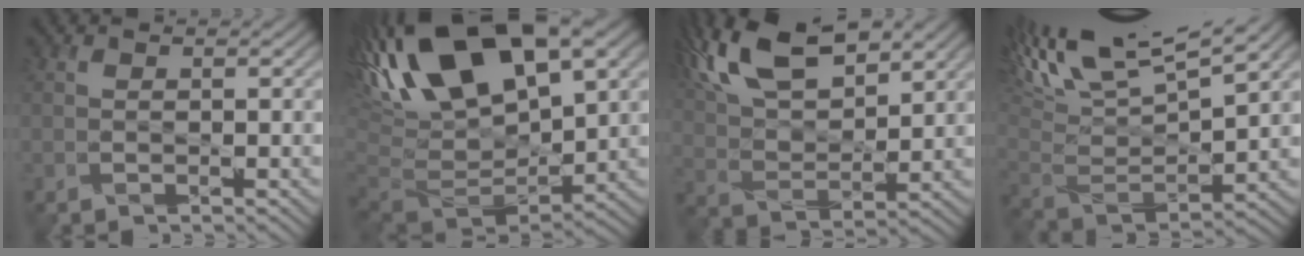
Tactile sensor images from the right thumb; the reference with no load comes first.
{"total": 20.7, "force": [8.1, 10.5, 15.9], "torque": [-0.337, 0.006, 0.166]}
{"total": 15.3, "force": [9.0, 6.4, 10.5], "torque": [-0.237, 0.026, 0.151]}
{"total": 16.8, "force": [10.6, 5.1, 11.9], "torque": [-0.278, 0.032, 0.168]}